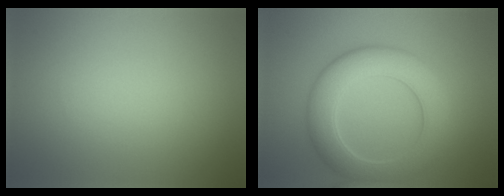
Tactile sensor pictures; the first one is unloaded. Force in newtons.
{"total": 7.1, "press": 7.1, "slide": 0.8}